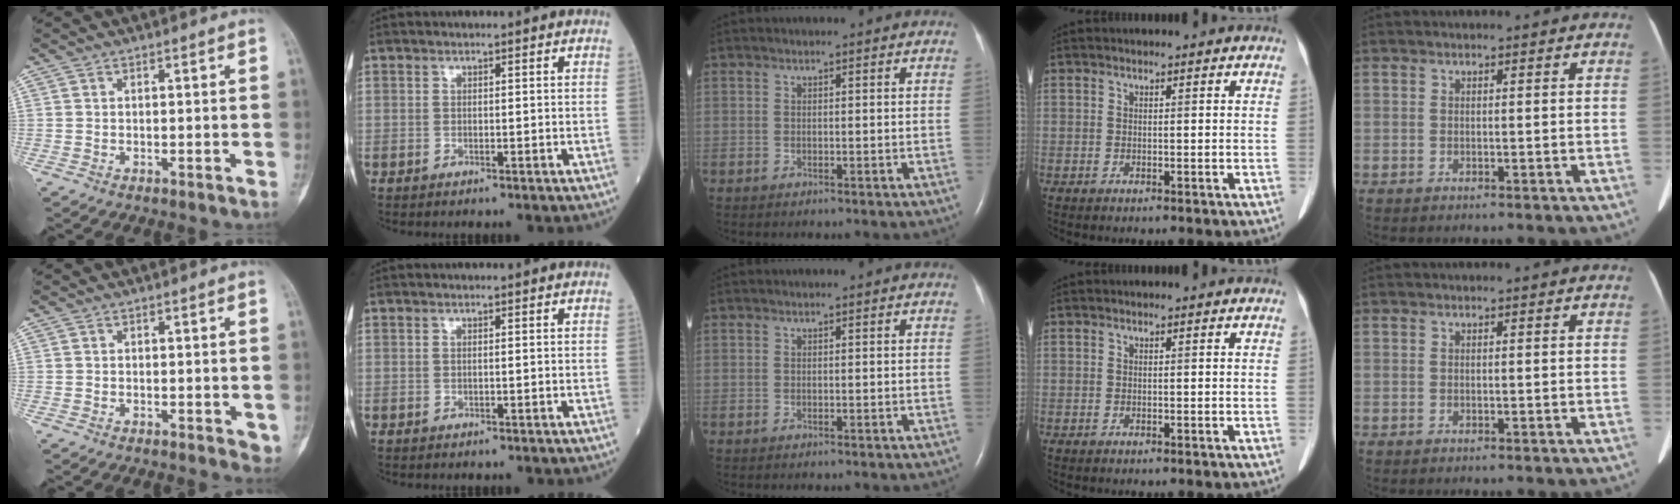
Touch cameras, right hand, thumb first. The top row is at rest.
{"thumb": {"total": 2.1, "force": [-0.3, 1.1, 1.8], "torque": [-0.006, -0.002, -0.005]}}